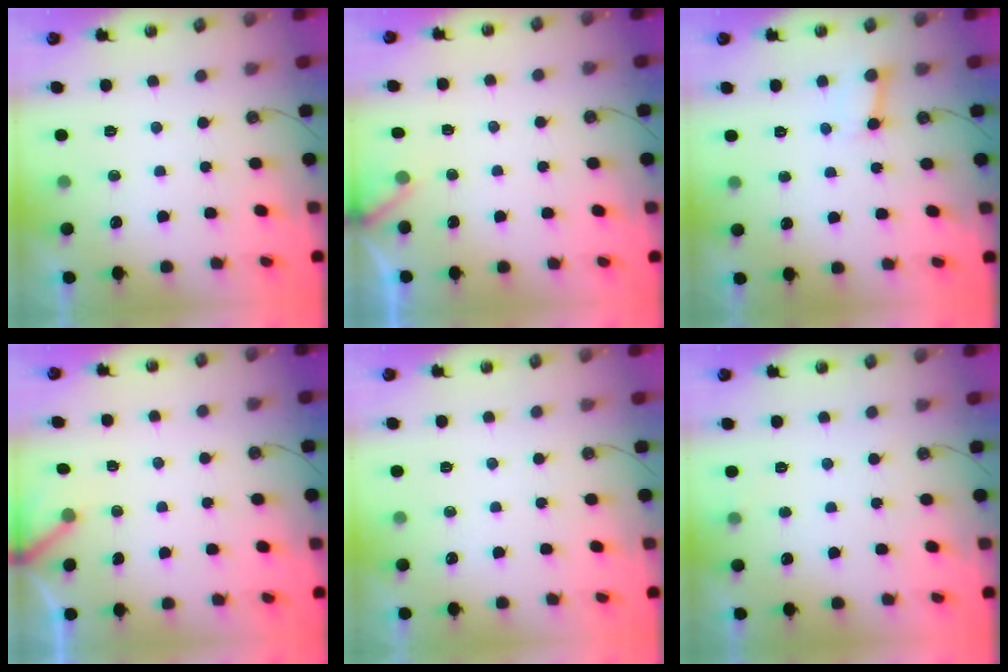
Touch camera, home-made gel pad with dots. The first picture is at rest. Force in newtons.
{"total": 3.1, "press": 3.1, "slide": 0.1}
{"total": 3.0, "press": 3.0, "slide": 0.3}
{"total": 4.1, "press": 4.1, "slide": 0.4}
{"total": 0.0}
{"total": 4.0, "press": 4.0, "slide": 0.4}